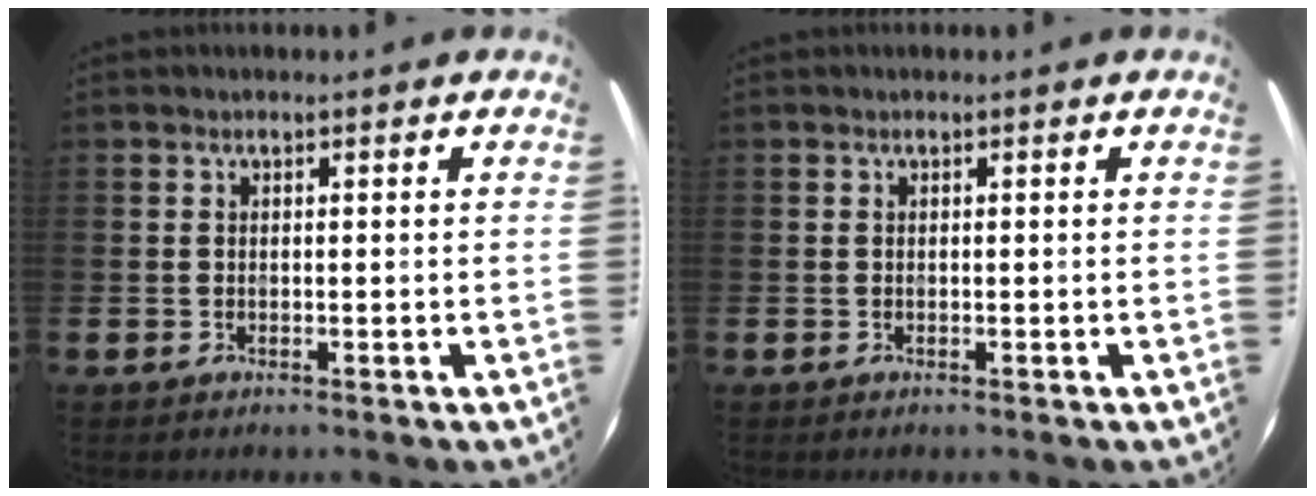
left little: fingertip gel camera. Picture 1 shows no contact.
{"total": 0.0}